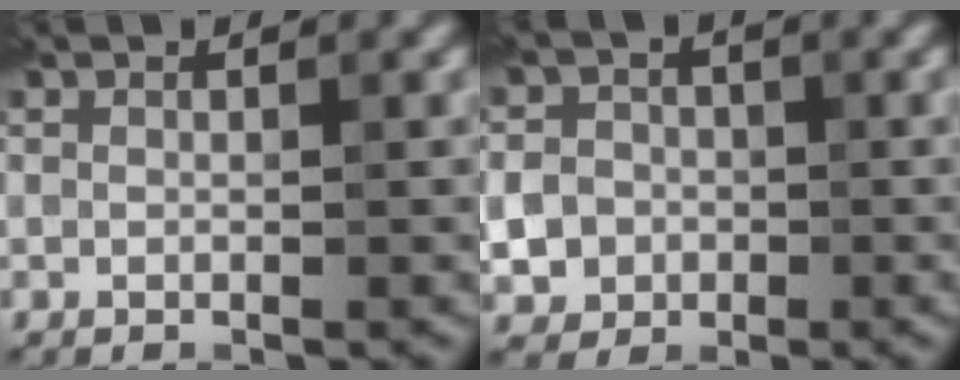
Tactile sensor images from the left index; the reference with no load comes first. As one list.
[{"total": 7.6, "force": [-1.8, 7.0, 2.2], "torque": [-0.040, -0.009, -0.065]}]